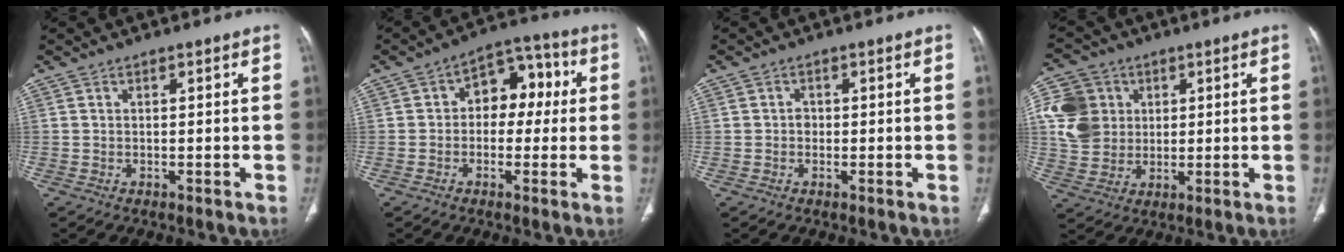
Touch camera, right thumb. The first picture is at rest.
{"total": 9.8, "force": [0.9, 6.8, 7.0], "torque": [-0.053, 0.033, 0.003]}
{"total": 1.4, "force": [-0.1, 1.2, 0.7], "torque": [-0.004, 0.004, -0.003]}
{"total": 12.0, "force": [2.4, 10.4, 5.6], "torque": [-0.101, 0.003, 0.045]}